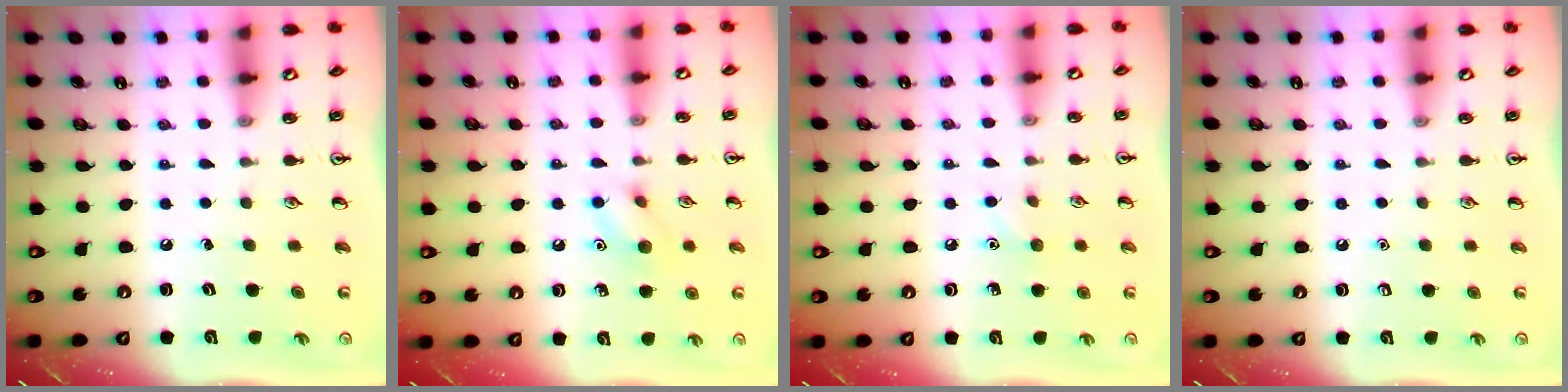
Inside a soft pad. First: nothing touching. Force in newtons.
{"total": 7.5, "press": 7.4, "slide": 0.6}
{"total": 3.8, "press": 3.6, "slide": 1.3}
{"total": 0.0}